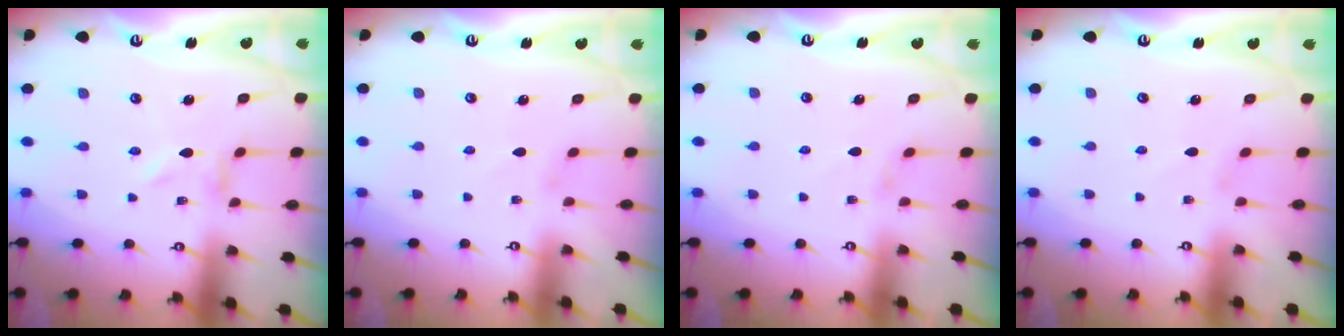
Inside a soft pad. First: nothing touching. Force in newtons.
{"total": 0.0}
{"total": 1.1, "press": 1.1, "slide": 0.3}
{"total": 0.0}